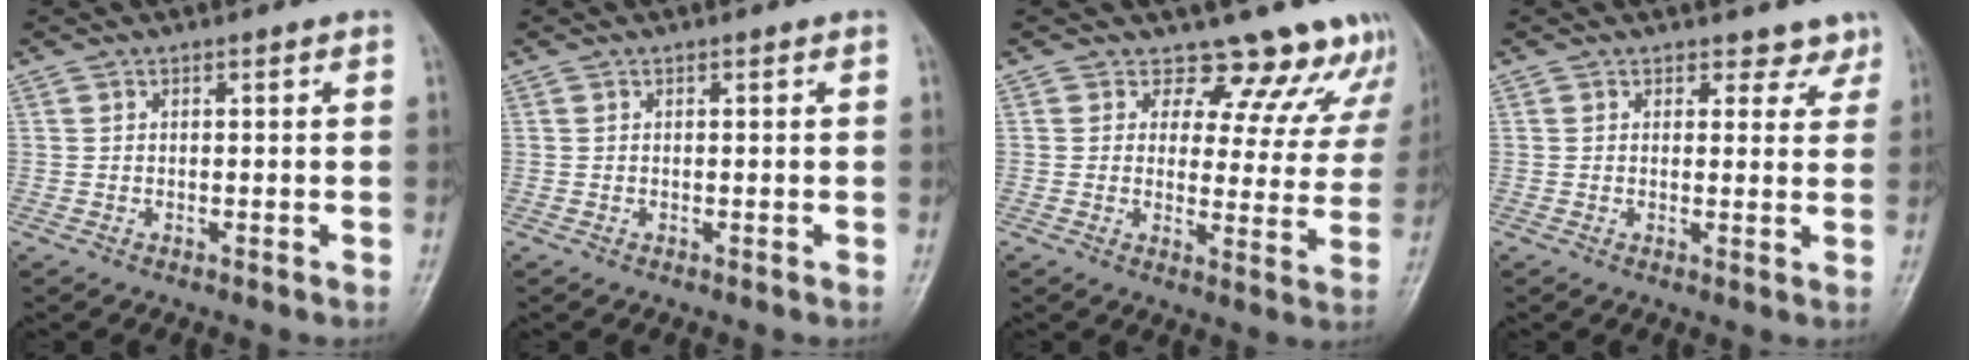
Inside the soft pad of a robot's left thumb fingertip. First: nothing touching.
{"total": 0.0}
{"total": 13.9, "force": [12.6, 5.7, 1.4], "torque": [0.040, -0.090, 0.120]}
{"total": 3.4, "force": [2.8, 2.0, 0.1], "torque": [0.027, -0.019, 0.020]}